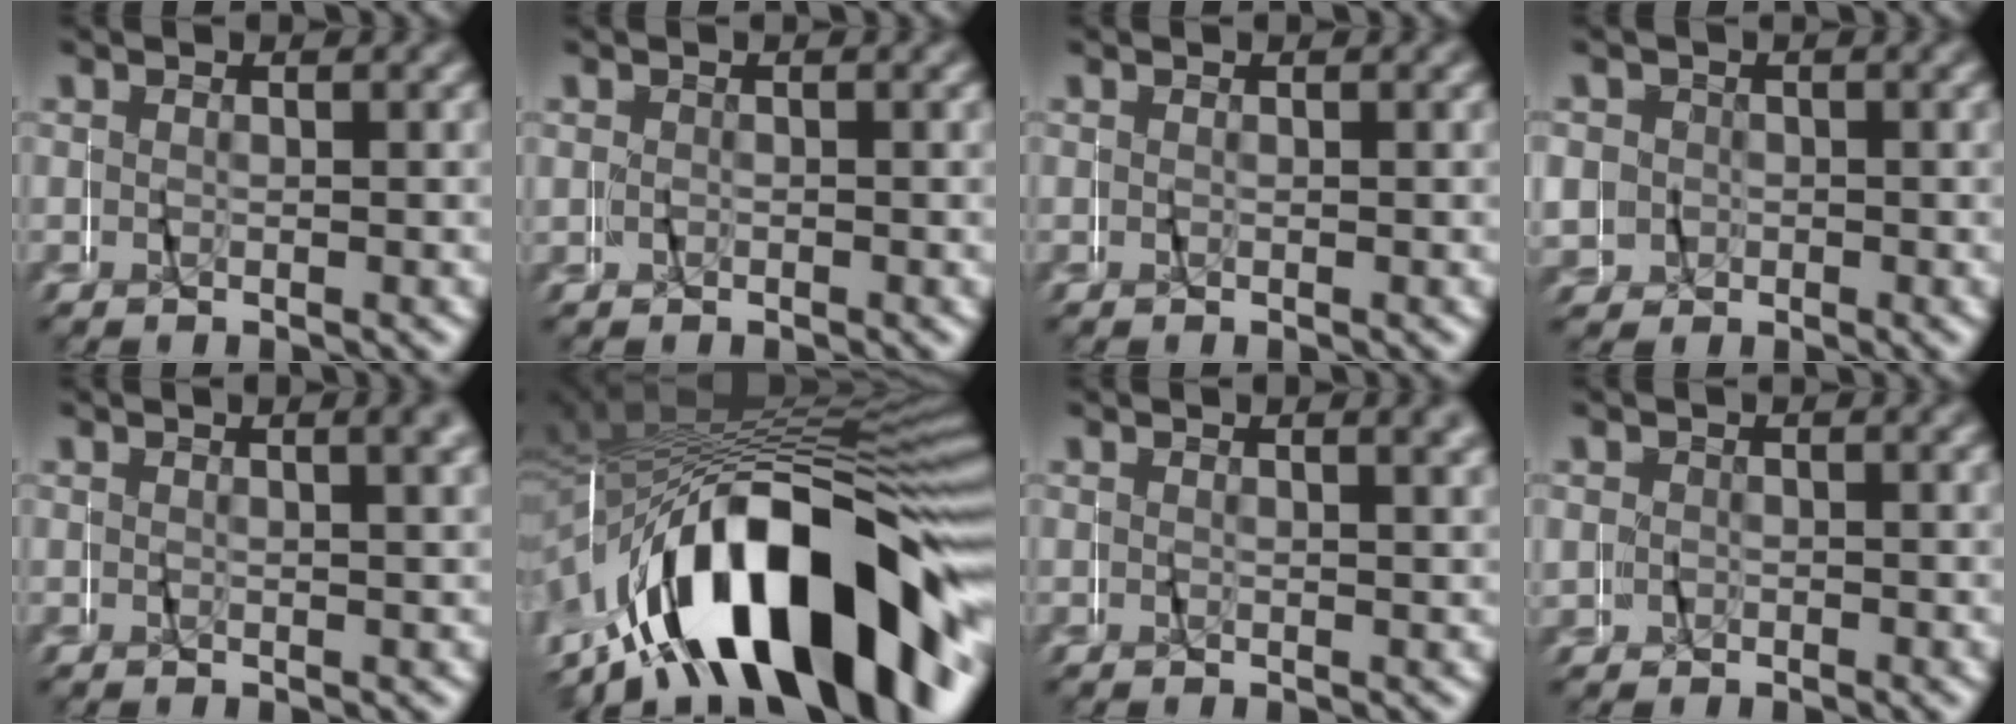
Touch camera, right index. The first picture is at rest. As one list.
[{"total": 0.7, "force": [0.4, 0.6, -0.1], "torque": [-0.002, 0.002, 0.006]}, {"total": 0.0}, {"total": 5.0, "force": [1.1, 4.7, 1.3], "torque": [-0.035, 0.004, 0.017]}, {"total": 1.1, "force": [0.5, -0.6, 0.8], "torque": [-0.013, 0.006, 0.009]}, {"total": 20.0, "force": [-7.4, 9.7, 15.9], "torque": [-0.268, -0.004, -0.101]}, {"total": 0.9, "force": [0.6, -0.4, 0.6], "torque": [-0.012, 0.003, 0.010]}, {"total": 2.3, "force": [0.8, 2.1, 0.4], "torque": [-0.011, 0.005, 0.012]}]